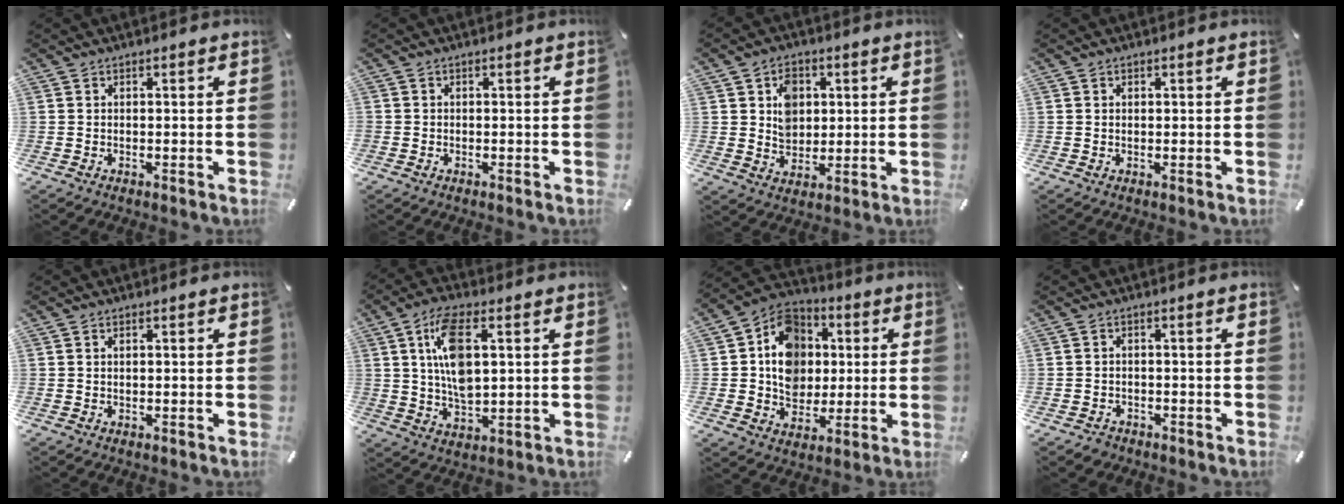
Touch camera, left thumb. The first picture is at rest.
{"total": 0.6, "force": [-0.3, 0.6, 0.1], "torque": [0.001, 0.004, -0.008]}
{"total": 7.3, "force": [1.7, 6.3, 3.3], "torque": [-0.048, 0.004, 0.028]}
{"total": 0.6, "force": [0.2, 0.5, 0.3], "torque": [-0.004, 0.003, 0.003]}
{"total": 0.6, "force": [0.2, 0.3, 0.5], "torque": [-0.010, 0.001, 0.004]}
{"total": 11.8, "force": [3.1, 5.8, 9.8], "torque": [-0.194, 0.000, 0.050]}
{"total": 12.9, "force": [0.6, 11.6, 5.8], "torque": [-0.110, 0.008, 0.013]}
{"total": 1.8, "force": [-1.3, 1.2, 0.5], "torque": [-0.009, 0.008, -0.028]}